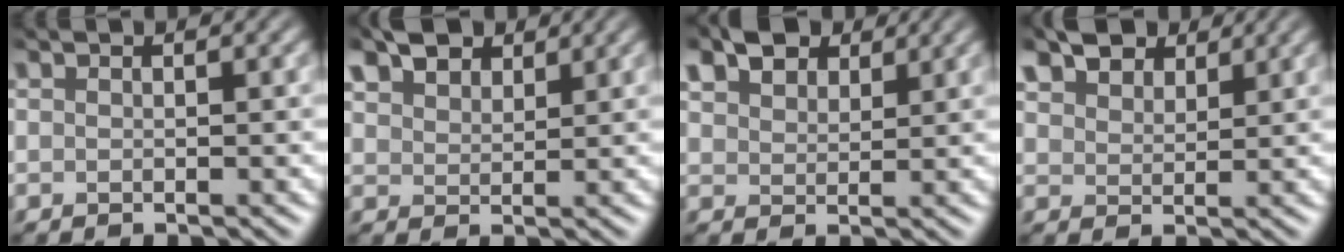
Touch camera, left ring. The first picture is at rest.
{"total": 3.8, "force": [2.8, 2.0, 1.6], "torque": [-0.043, 0.013, 0.051]}
{"total": 5.2, "force": [3.6, 2.9, 2.5], "torque": [-0.065, 0.012, 0.062]}
{"total": 5.2, "force": [4.0, 2.6, 2.1], "torque": [-0.060, 0.004, 0.075]}